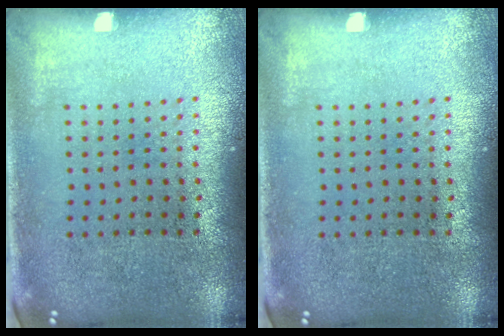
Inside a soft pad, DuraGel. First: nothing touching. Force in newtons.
{"total": 0.0}